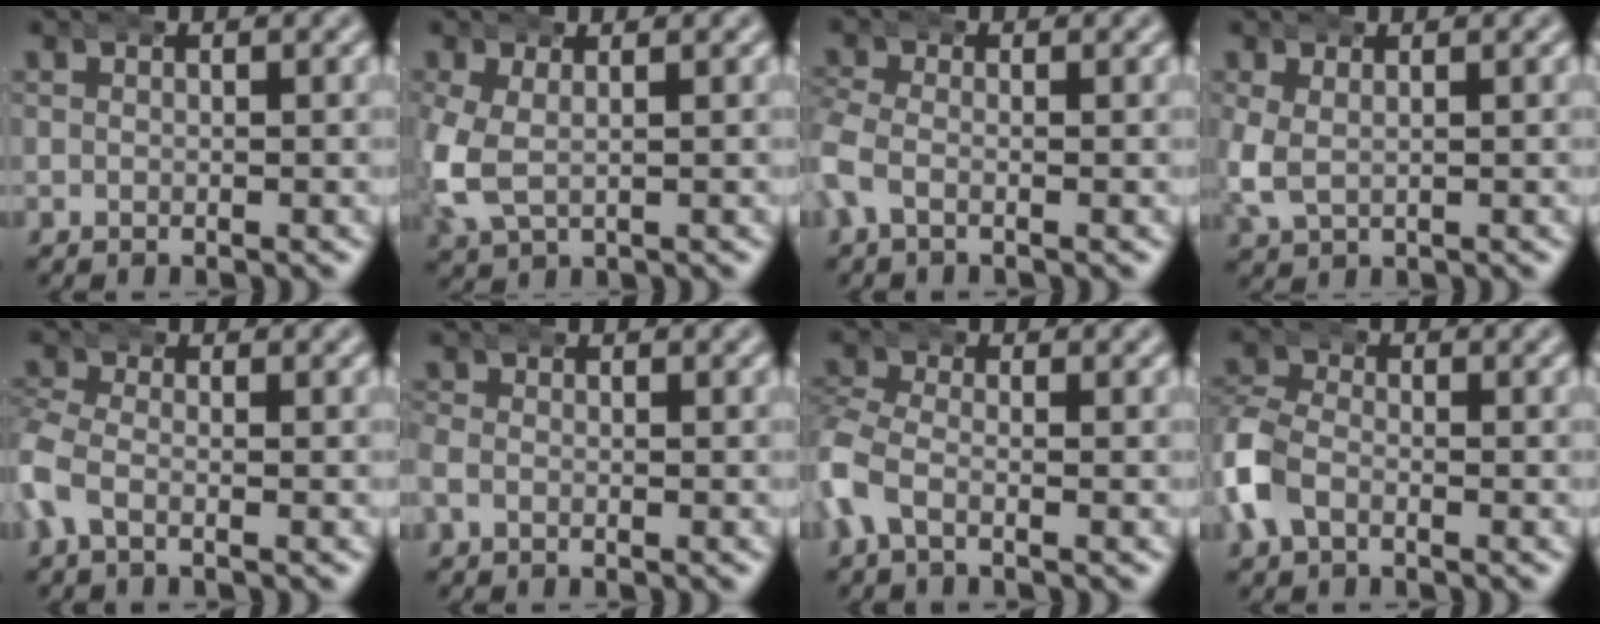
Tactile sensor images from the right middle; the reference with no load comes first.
{"total": 4.2, "force": [-0.2, 3.2, 2.6], "torque": [-0.091, -0.010, 0.004]}
{"total": 3.1, "force": [-0.9, 2.5, 1.6], "torque": [-0.056, -0.003, -0.021]}
{"total": 2.9, "force": [0.3, 2.3, 1.8], "torque": [-0.059, -0.008, 0.015]}
{"total": 3.7, "force": [-1.1, 2.9, 1.9], "torque": [-0.070, -0.011, -0.022]}
{"total": 1.2, "force": [-0.6, 1.0, 0.4], "torque": [-0.025, -0.005, -0.010]}
{"total": 3.4, "force": [-1.3, 2.6, 1.8], "torque": [-0.078, -0.015, -0.022]}
{"total": 5.0, "force": [-1.6, 4.2, 2.0], "torque": [-0.078, -0.015, -0.028]}